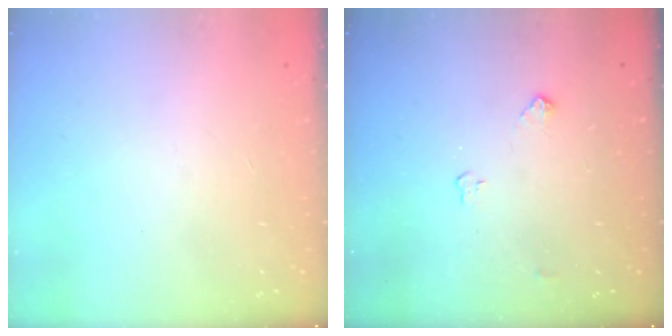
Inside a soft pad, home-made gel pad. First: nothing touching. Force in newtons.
{"total": 3.7, "press": 3.7, "slide": 0.6}